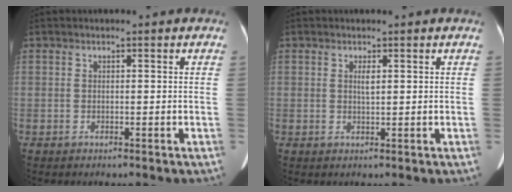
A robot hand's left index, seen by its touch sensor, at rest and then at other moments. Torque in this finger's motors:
{"motor_torque": [0.85, -0.39, 0.40, 0.03]}